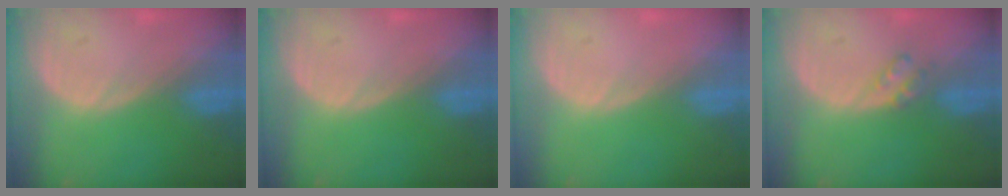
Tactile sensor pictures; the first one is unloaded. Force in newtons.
{"total": 0.0}
{"total": 0.0}
{"total": 2.4, "press": 2.4, "slide": 0.2}